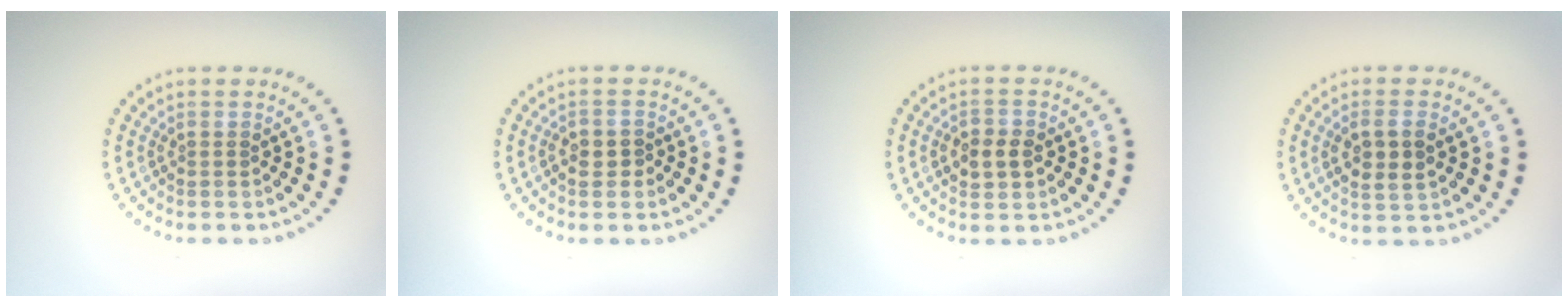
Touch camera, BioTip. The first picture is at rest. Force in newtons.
{"total": 1.3, "press": 1.2, "slide": 0.4}
{"total": 2.4, "press": 2.4, "slide": 0.3}
{"total": 2.9, "press": 2.8, "slide": 0.8}